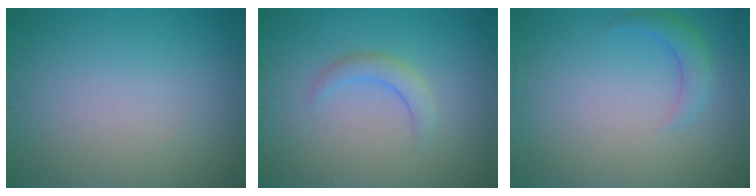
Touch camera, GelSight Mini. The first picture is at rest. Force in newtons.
{"total": 2.0, "press": 2.0, "slide": 0.3}
{"total": 2.0, "press": 2.0, "slide": 0.2}